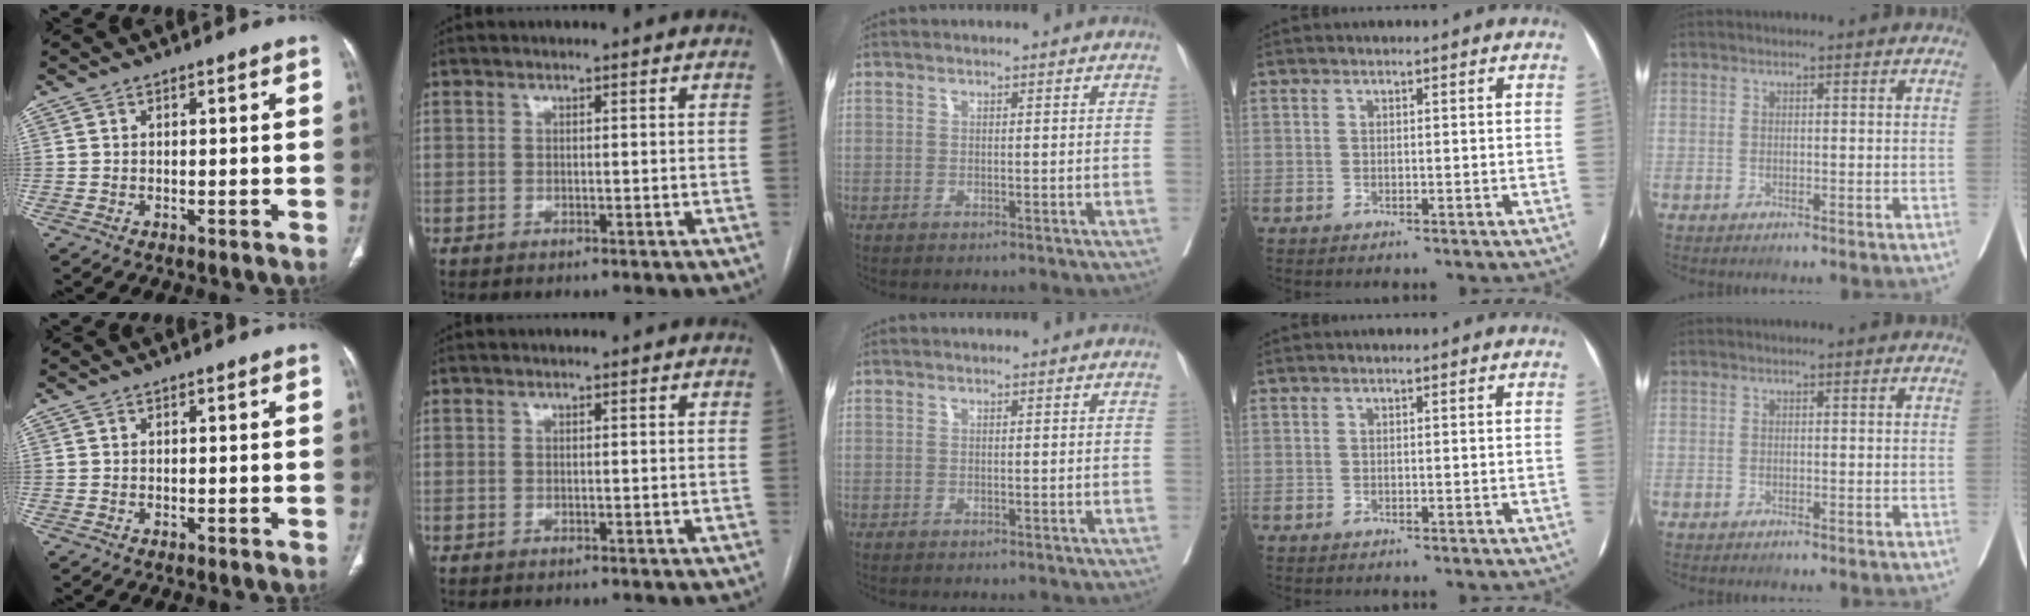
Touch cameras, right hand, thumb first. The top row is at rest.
{}